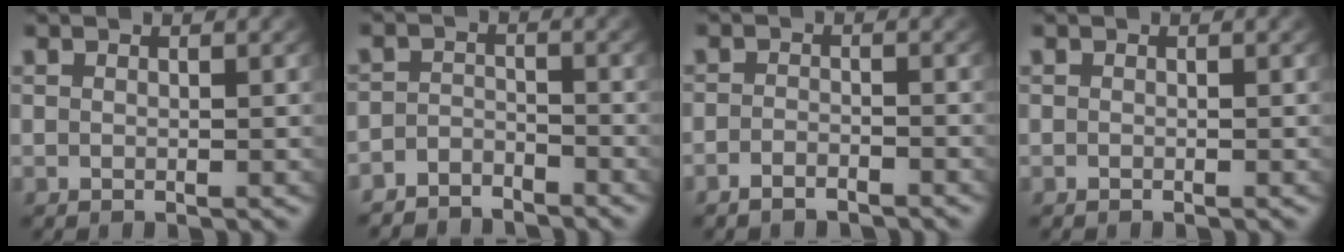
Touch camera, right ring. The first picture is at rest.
{"total": 3.8, "force": [-3.5, 1.4, 0.2], "torque": [-0.007, -0.019, -0.058]}
{"total": 2.3, "force": [-2.2, 0.5, 0.4], "torque": [-0.012, -0.008, -0.037]}
{"total": 0.0}